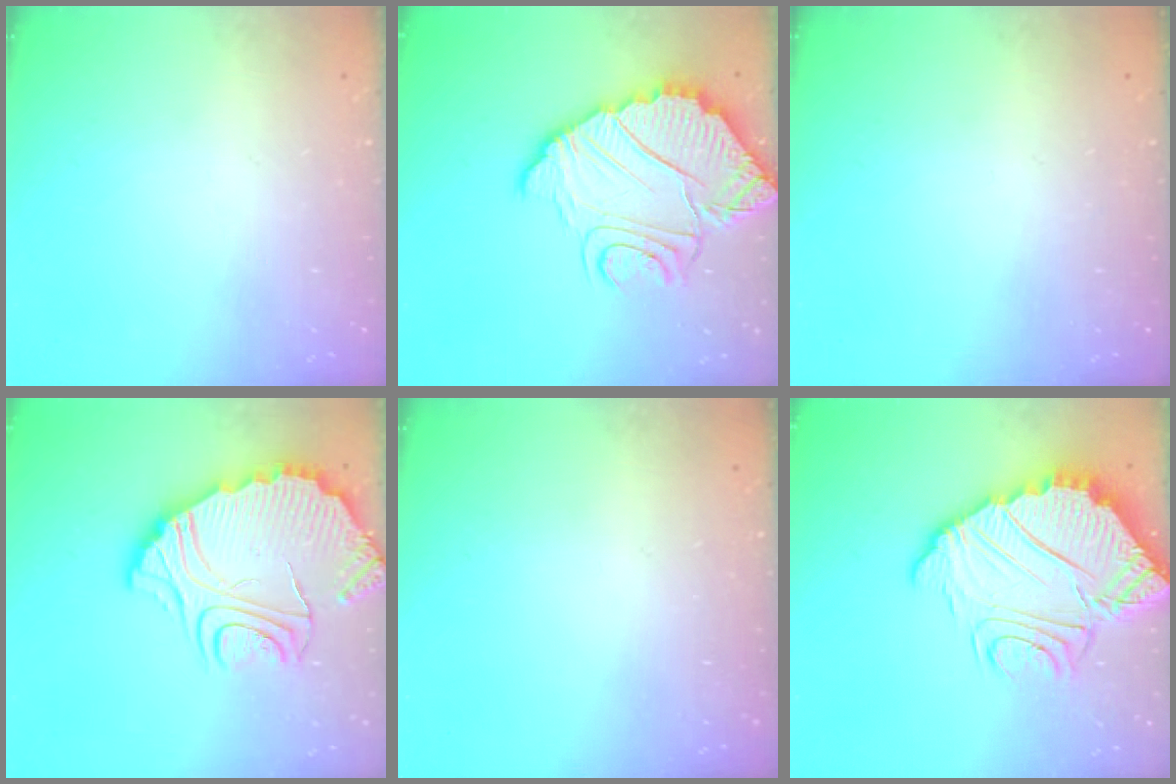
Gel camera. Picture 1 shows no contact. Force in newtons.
{"total": 11.4, "press": 11.4, "slide": 1.0}
{"total": 0.0}
{"total": 12.4, "press": 12.4, "slide": 1.2}
{"total": 0.0}
{"total": 12.6, "press": 12.6, "slide": 0.9}